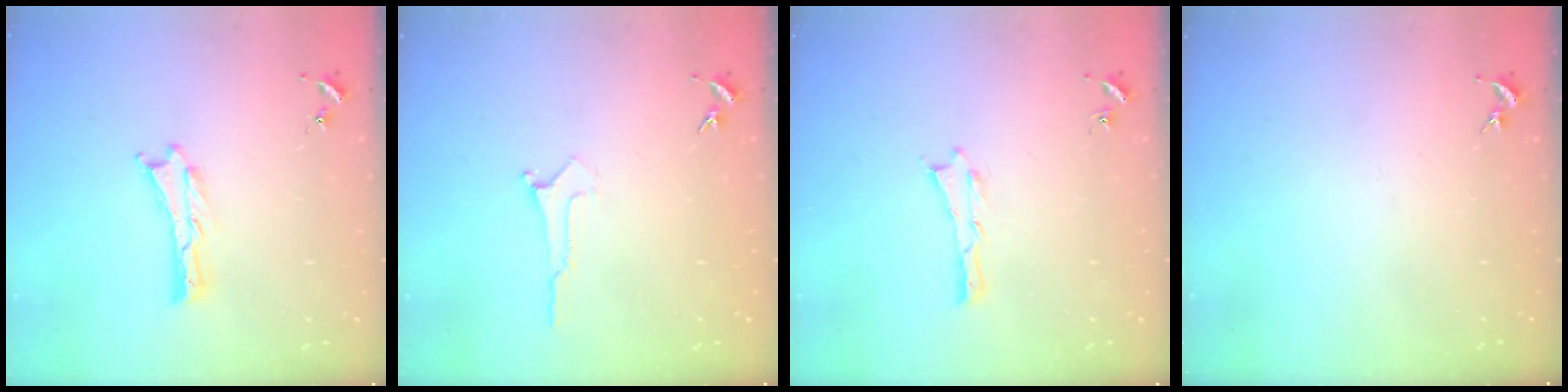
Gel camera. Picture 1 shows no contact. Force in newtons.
{"total": 0.0}
{"total": 0.0}
{"total": 0.0}